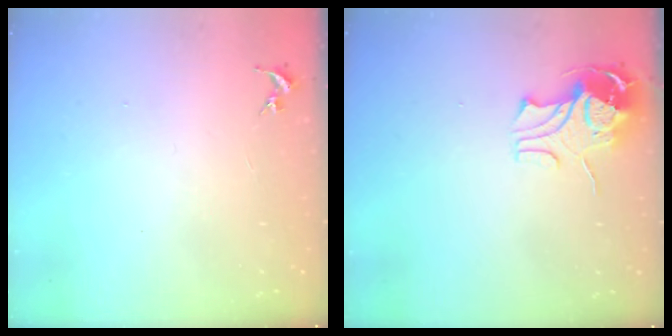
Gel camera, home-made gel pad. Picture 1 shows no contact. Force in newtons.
{"total": 10.8, "press": 10.7, "slide": 1.4}